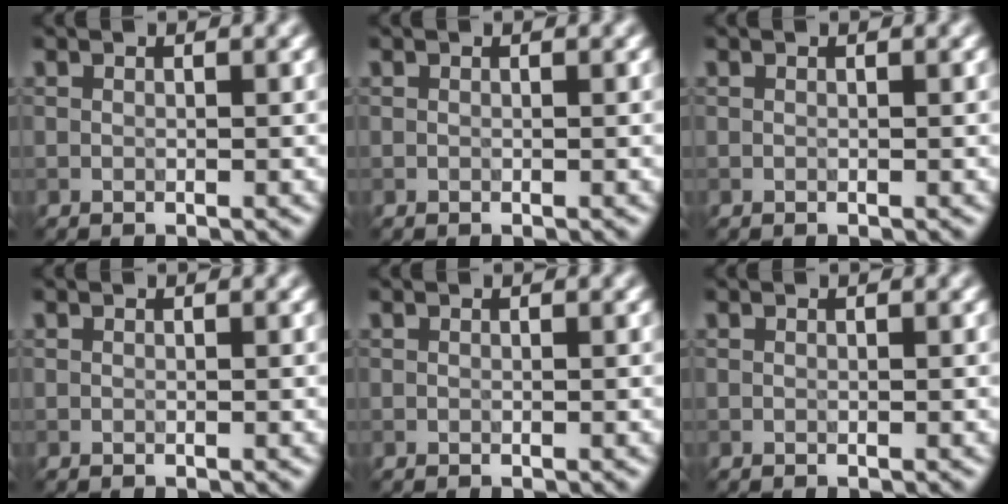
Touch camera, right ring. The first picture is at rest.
{"total": 0.0}
{"total": 0.0}
{"total": 0.0}
{"total": 0.0}
{"total": 0.0}